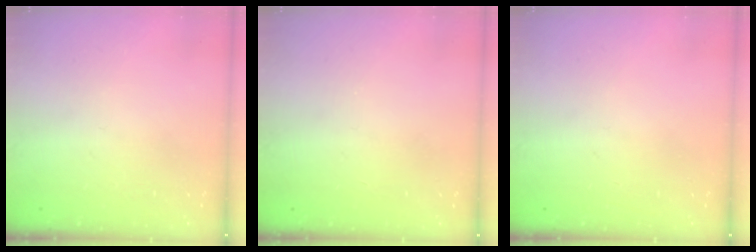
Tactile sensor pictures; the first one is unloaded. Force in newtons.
{"total": 1.9, "press": 1.7, "slide": 0.8}
{"total": 0.0}